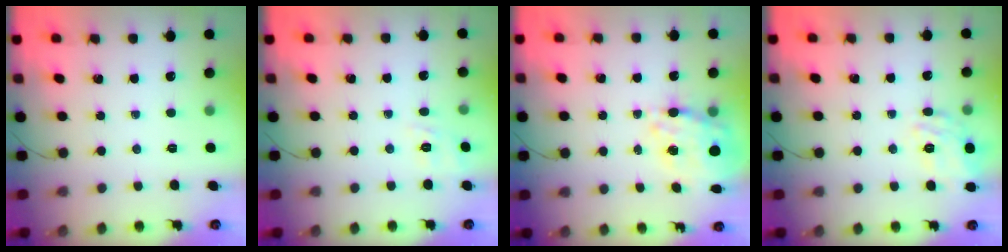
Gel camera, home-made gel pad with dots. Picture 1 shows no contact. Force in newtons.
{"total": 2.2, "press": 0.8, "slide": 2.0}
{"total": 14.8, "press": 14.3, "slide": 3.8}
{"total": 10.1, "press": 10.0, "slide": 1.2}